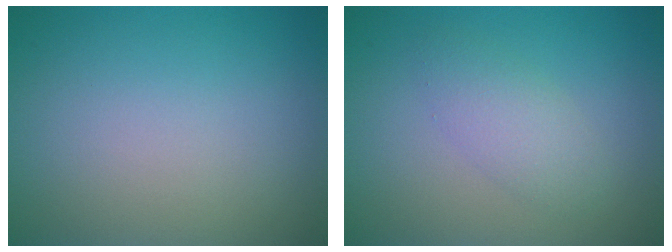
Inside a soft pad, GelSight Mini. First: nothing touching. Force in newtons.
{"total": 2.5, "press": 2.5, "slide": 0.1}